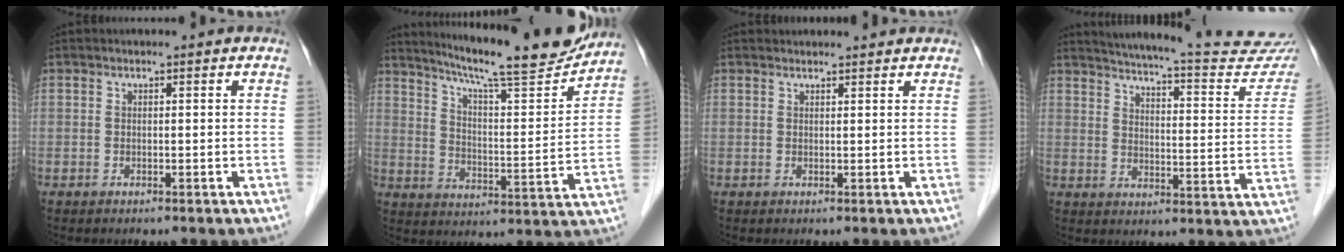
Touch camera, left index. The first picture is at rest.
{"total": 18.4, "force": [16.6, 0.6, 7.8], "torque": [-0.128, -0.033, 0.237]}
{"total": 3.7, "force": [3.6, 0.4, 0.6], "torque": [-0.011, 0.019, 0.042]}
{"total": 26.0, "force": [24.3, 2.3, 9.1], "torque": [-0.127, -0.085, 0.289]}